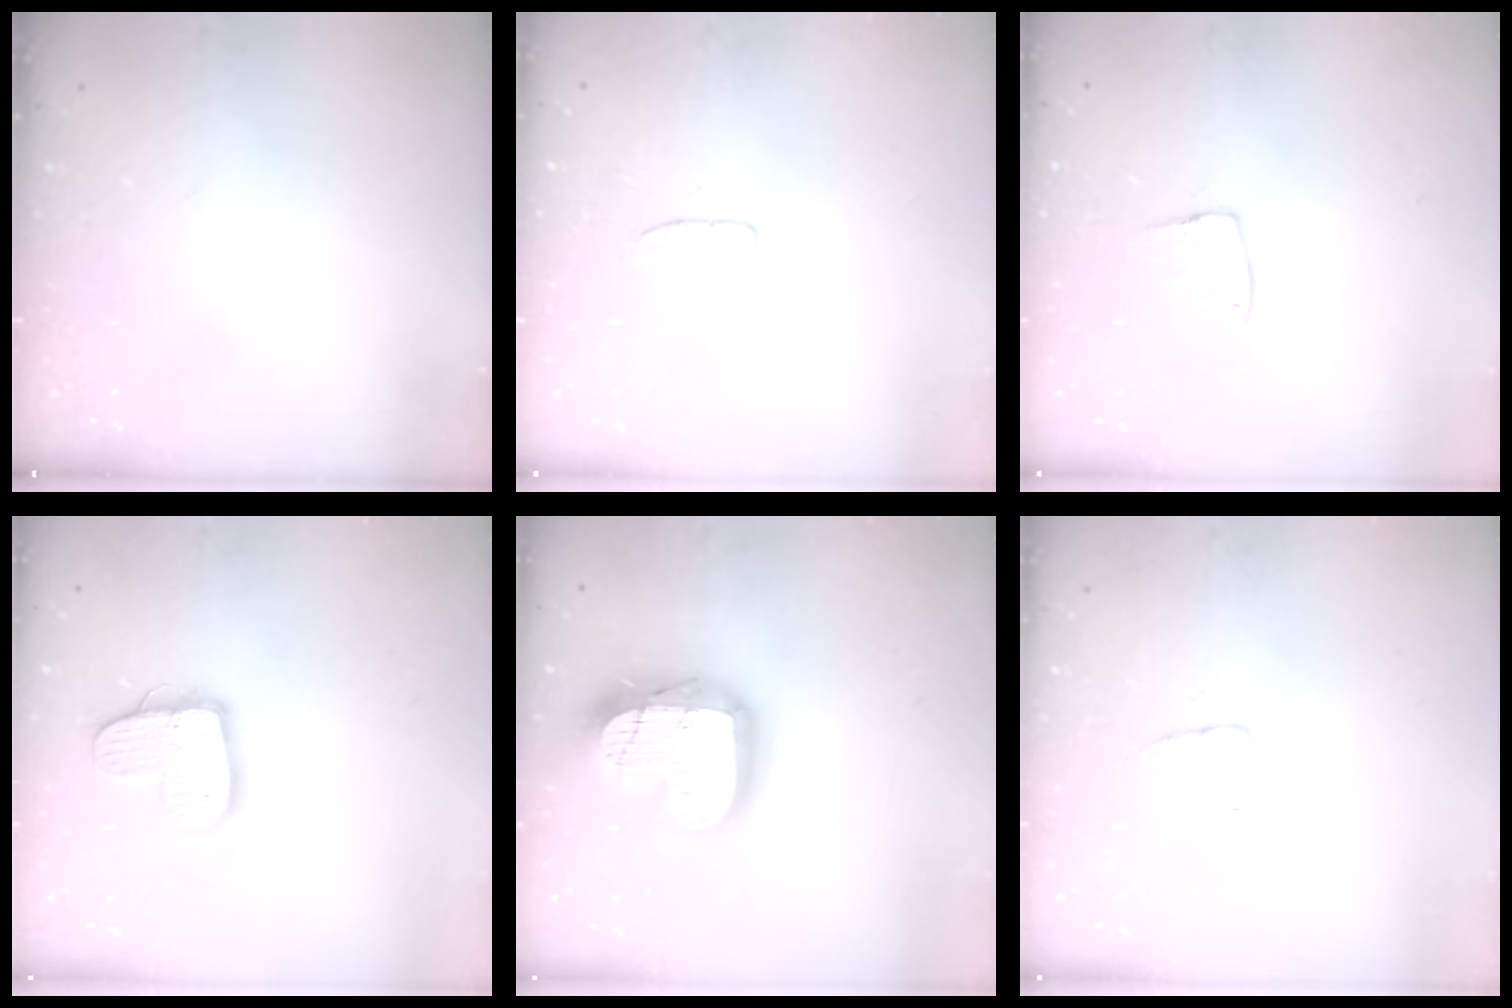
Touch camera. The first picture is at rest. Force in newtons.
{"total": 3.9, "press": 3.9, "slide": 0.3}
{"total": 7.5, "press": 7.5, "slide": 0.4}
{"total": 12.6, "press": 12.6, "slide": 0.8}
{"total": 21.2, "press": 21.2, "slide": 1.7}
{"total": 5.0, "press": 5.0, "slide": 0.3}